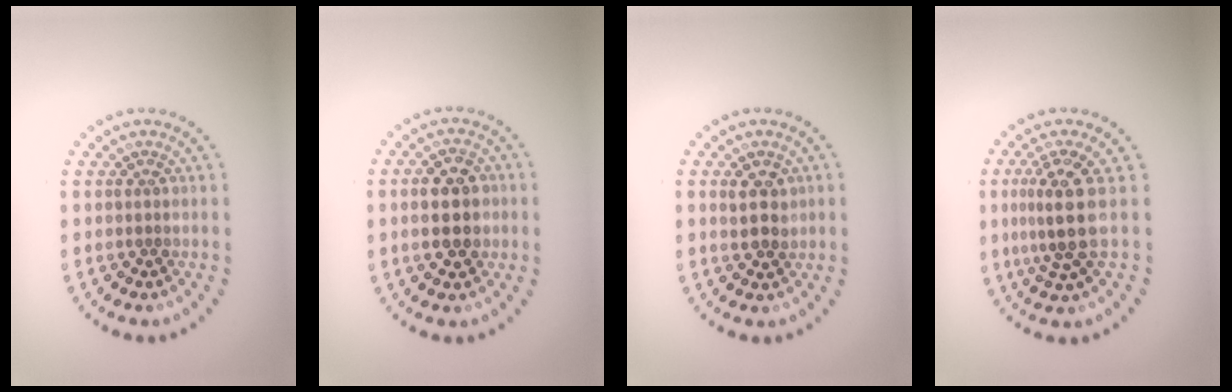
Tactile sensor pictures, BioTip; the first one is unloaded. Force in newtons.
{"total": 4.6, "press": 4.6, "slide": 0.2}
{"total": 2.3, "press": 2.3, "slide": 0.6}
{"total": 3.8, "press": 3.1, "slide": 2.2}